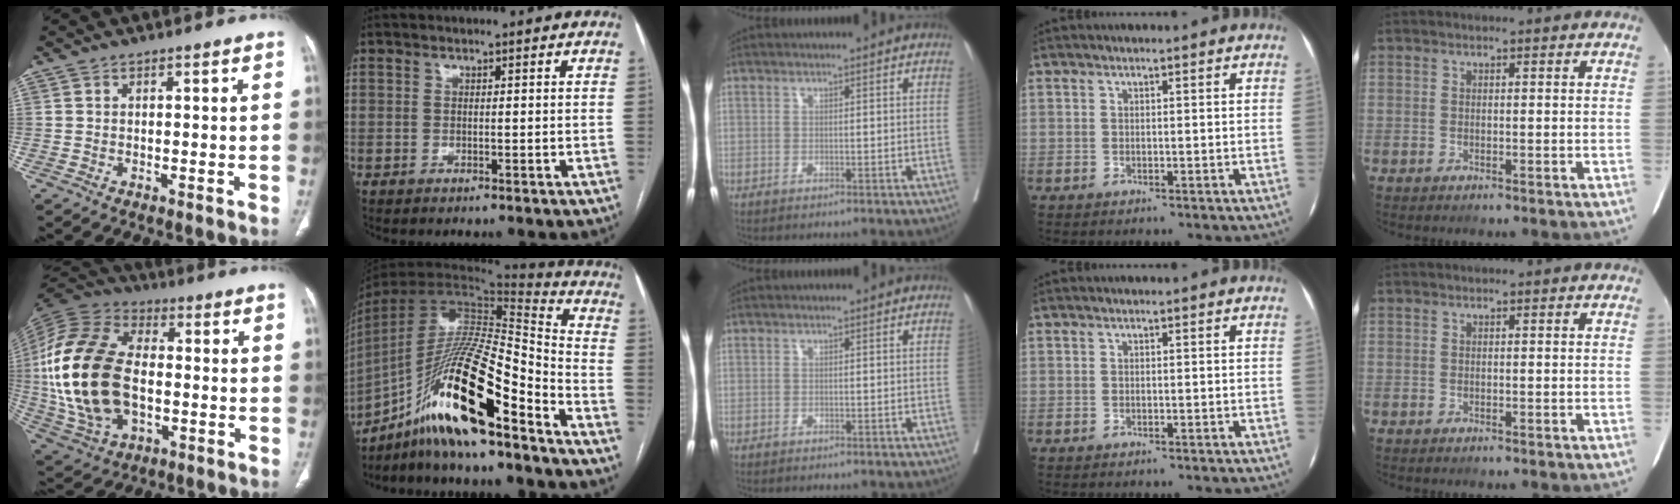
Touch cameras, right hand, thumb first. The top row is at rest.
{"thumb": {"total": 24.7, "force": [-1.4, 15.2, 19.3], "torque": [-0.404, 0.006, -0.018]}, "index": {"total": 21.3, "force": [-13.2, 2.6, 16.5], "torque": [-0.322, -0.009, -0.237]}}